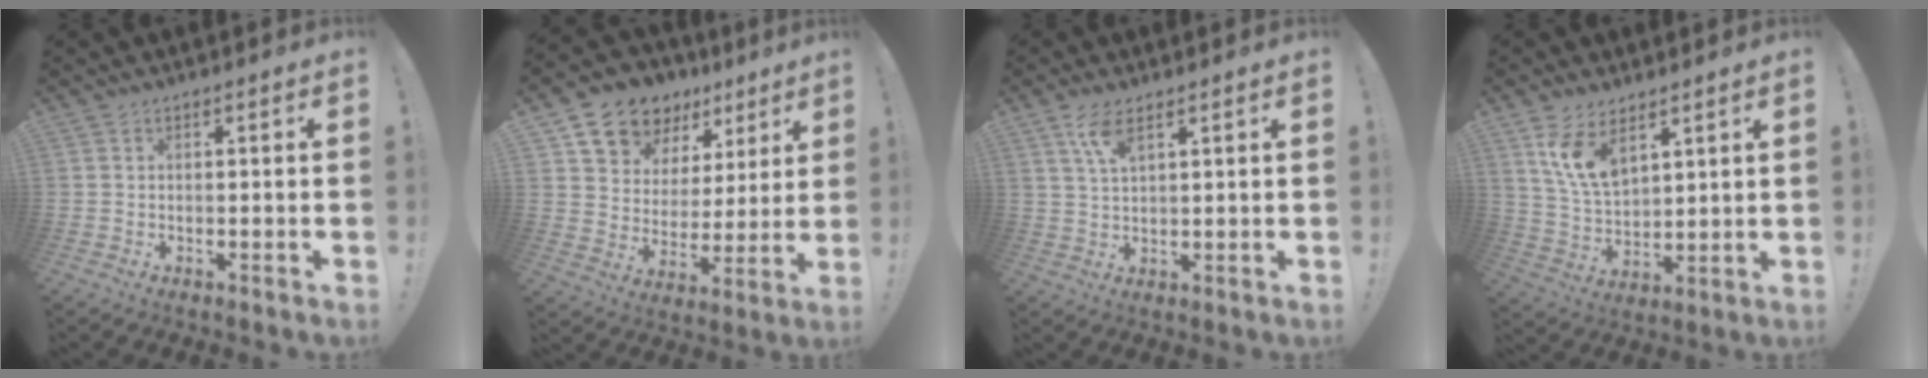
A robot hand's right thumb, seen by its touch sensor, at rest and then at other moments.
{"total": 12.7, "force": [9.1, 8.3, 3.2], "torque": [-0.062, -0.059, 0.173]}
{"total": 5.6, "force": [3.4, 1.5, 4.1], "torque": [-0.089, -0.005, 0.061]}
{"total": 10.7, "force": [6.7, 5.4, 6.4], "torque": [-0.121, -0.029, 0.130]}